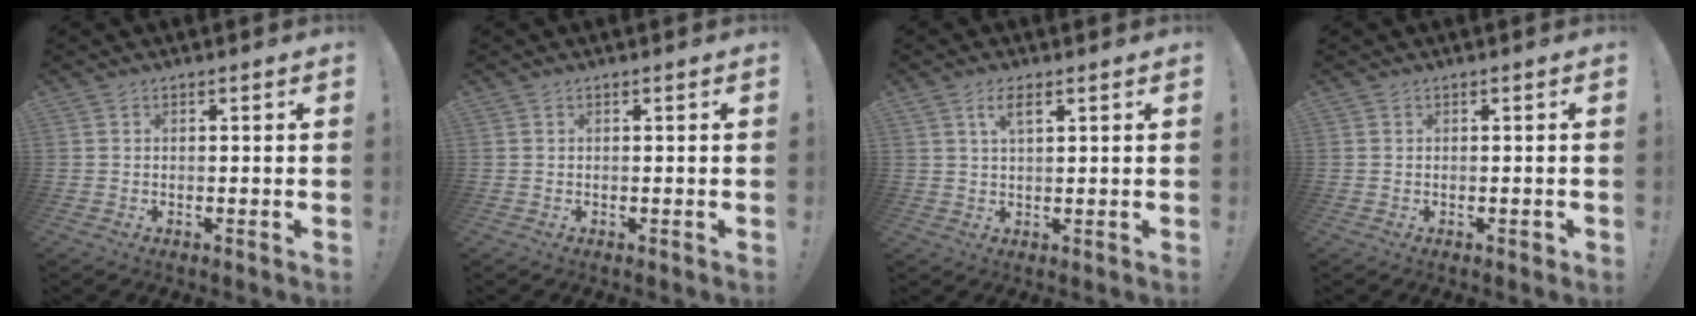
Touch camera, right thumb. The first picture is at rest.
{"total": 0.0}
{"total": 4.1, "force": [2.1, 1.4, 3.3], "torque": [-0.062, -0.001, 0.034]}
{"total": 1.0, "force": [-0.1, 0.8, 0.6], "torque": [-0.006, 0.001, -0.002]}